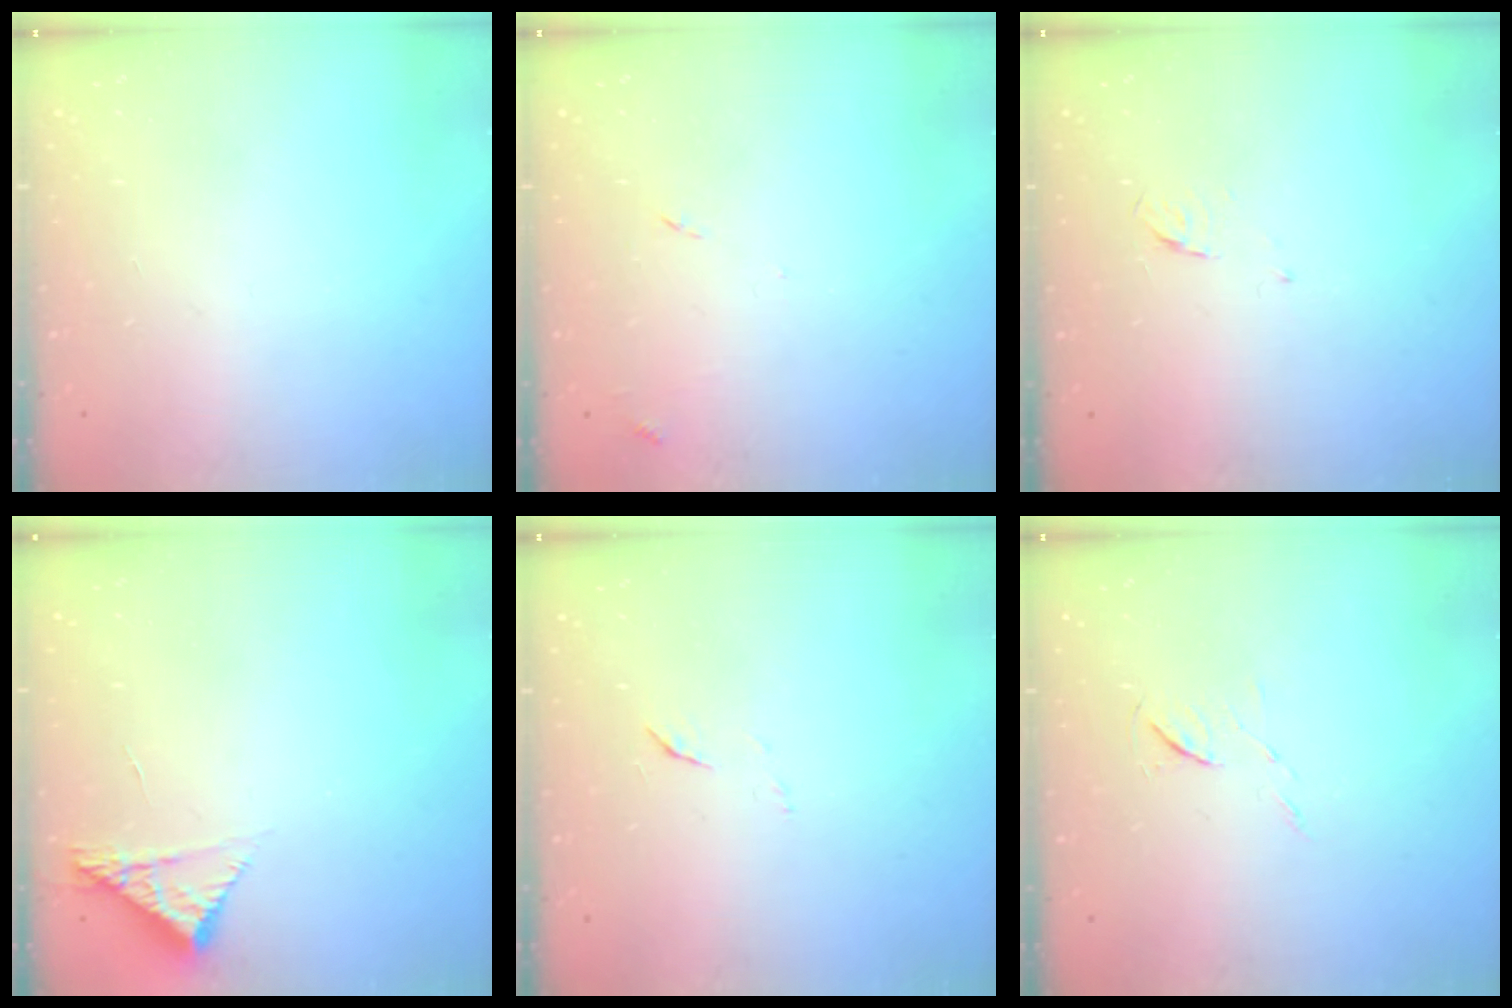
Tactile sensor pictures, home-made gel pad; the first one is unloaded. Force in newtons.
{"total": 7.4, "press": 7.4, "slide": 0.7}
{"total": 3.5, "press": 3.4, "slide": 0.8}
{"total": 4.3, "press": 4.3, "slide": 0.3}
{"total": 4.1, "press": 4.1, "slide": 0.3}
{"total": 5.3, "press": 5.3, "slide": 0.5}